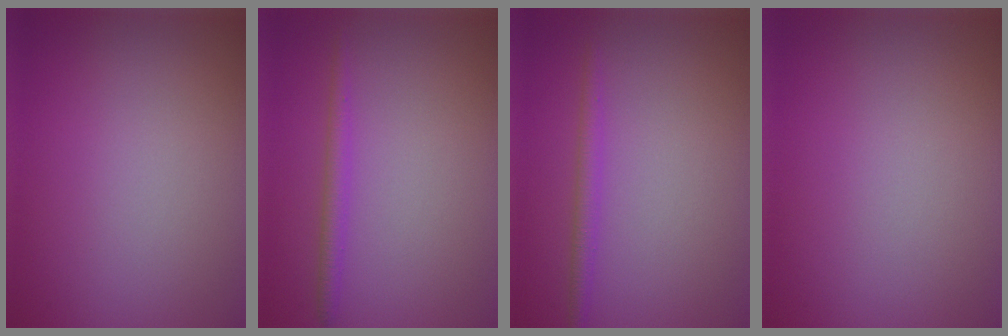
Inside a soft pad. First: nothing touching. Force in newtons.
{"total": 1.6, "press": 1.6, "slide": 0.1}
{"total": 1.6, "press": 1.6, "slide": 0.1}
{"total": 0.0}